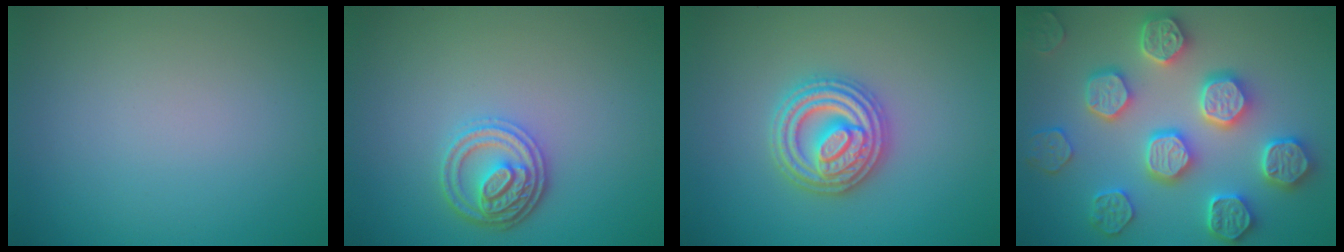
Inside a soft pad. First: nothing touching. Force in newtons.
{"total": 3.6, "press": 3.2, "slide": 1.6}
{"total": 4.9, "press": 4.9, "slide": 0.7}
{"total": 7.2, "press": 6.5, "slide": 3.1}